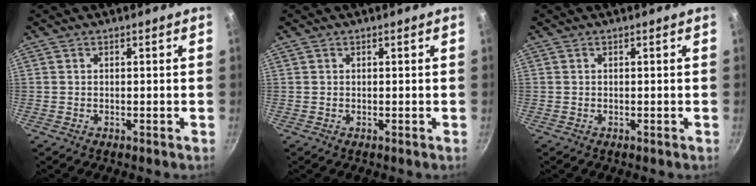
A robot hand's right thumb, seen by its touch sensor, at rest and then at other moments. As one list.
[{"total": 0.0}, {"total": 0.0}]